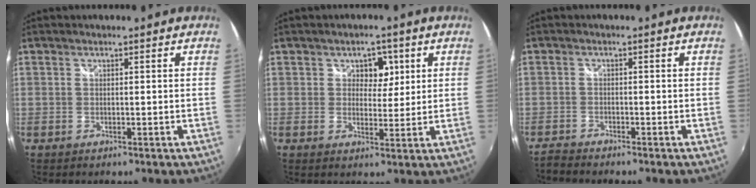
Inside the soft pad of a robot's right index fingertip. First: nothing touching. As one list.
[{"total": 4.1, "force": [1.5, 3.2, 2.0], "torque": [-0.020, 0.003, 0.021]}, {"total": 2.6, "force": [-2.6, 0.0, 0.2], "torque": [-0.013, -0.013, -0.056]}]